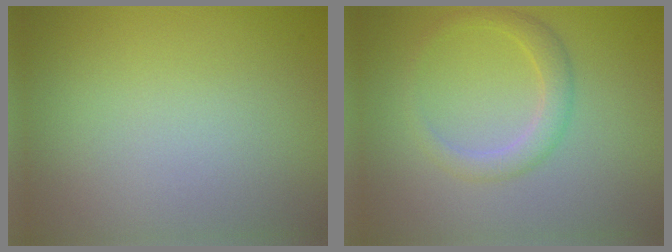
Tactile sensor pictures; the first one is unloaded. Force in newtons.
{"total": 2.2, "press": 2.2, "slide": 0.1}